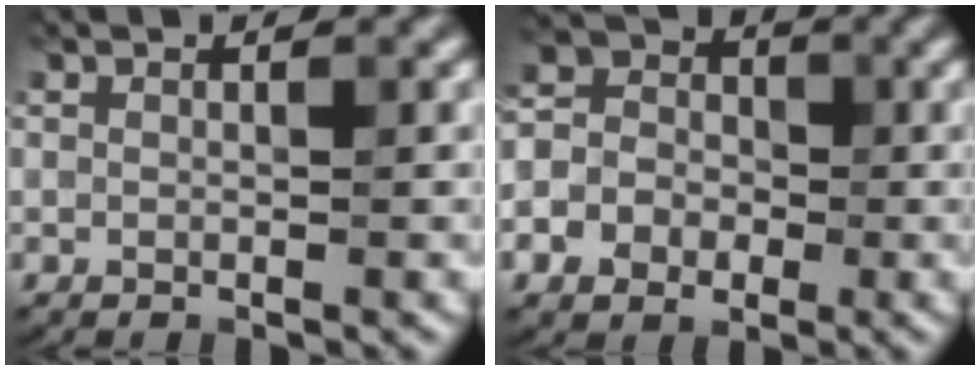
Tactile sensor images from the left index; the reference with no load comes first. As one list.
[{"total": 6.2, "force": [-2.1, 5.3, 2.4], "torque": [-0.035, -0.003, -0.055]}]